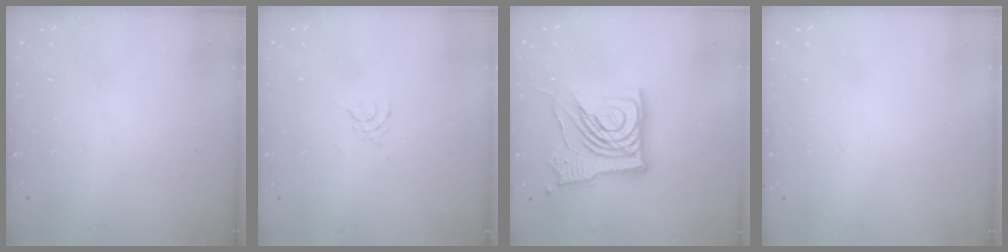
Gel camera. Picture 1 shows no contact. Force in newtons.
{"total": 2.8, "press": 2.7, "slide": 0.6}
{"total": 17.1, "press": 16.9, "slide": 2.3}
{"total": 0.0}